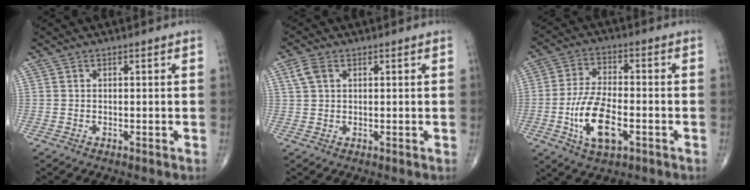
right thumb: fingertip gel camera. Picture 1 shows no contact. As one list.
[{"total": 3.1, "force": [1.2, 1.9, 2.1], "torque": [-0.050, 0.010, 0.028]}, {"total": 11.8, "force": [-3.6, 5.4, 9.8], "torque": [-0.186, 0.010, -0.066]}]